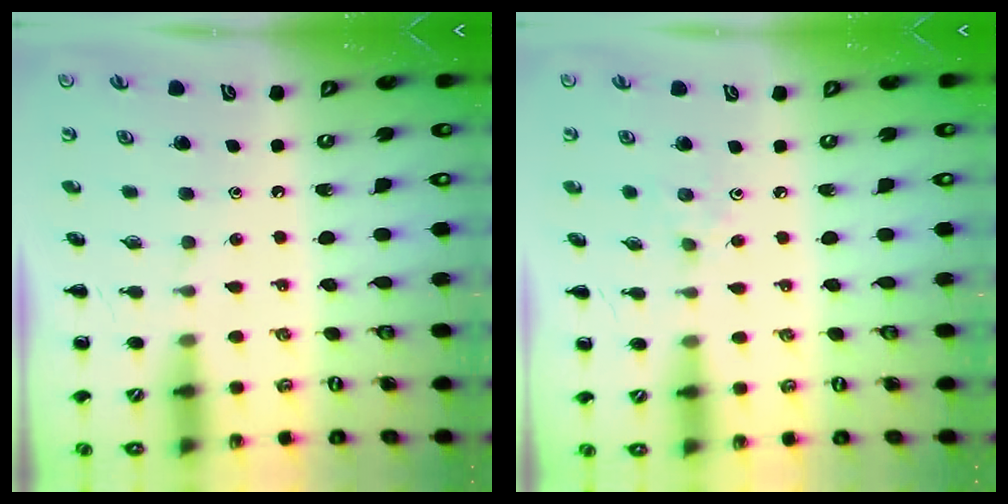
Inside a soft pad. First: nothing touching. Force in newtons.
{"total": 2.7, "press": 2.5, "slide": 0.9}